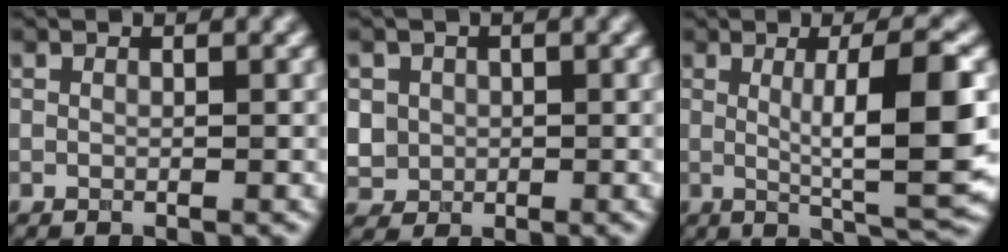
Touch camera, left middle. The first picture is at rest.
{"total": 3.3, "force": [0.4, 3.2, 0.9], "torque": [-0.015, 0.010, 0.012]}
{"total": 8.8, "force": [0.7, 1.9, 8.5], "torque": [-0.106, -0.006, 0.015]}